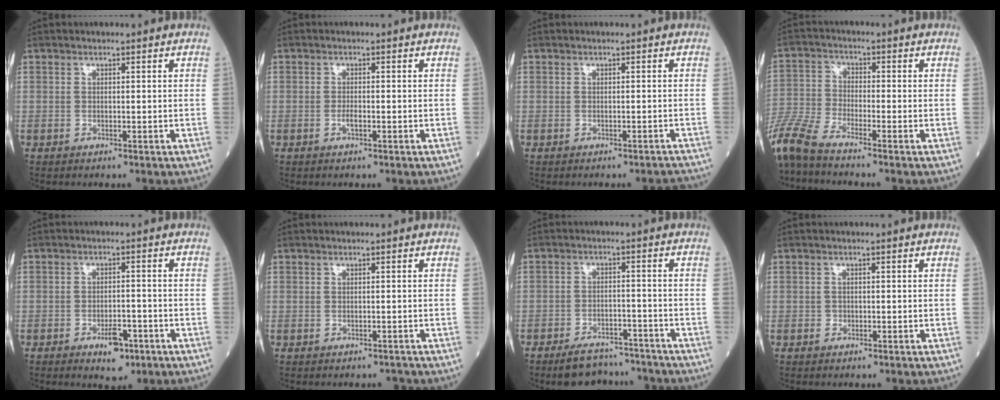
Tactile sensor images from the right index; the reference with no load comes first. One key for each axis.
{"total": 1.2, "fx": -0.5, "fy": 0.2, "fz": 1.0, "tx": -0.021, "ty": 0.001, "tz": -0.010}
{"total": 1.7, "fx": -1.7, "fy": 0.0, "fz": 0.2, "tx": 0.001, "ty": -0.001, "tz": -0.020}
{"total": 9.1, "fx": -8.1, "fy": 0.1, "fz": 4.1, "tx": -0.101, "ty": -0.025, "tz": -0.169}
{"total": 4.5, "fx": -2.5, "fy": 2.0, "fz": 3.1, "tx": -0.047, "ty": 0.003, "tz": -0.031}
{"total": 0.5, "fx": -0.5, "fy": 0.2, "fz": 0.1, "tx": 0.001, "ty": 0.001, "tz": -0.008}
{"total": 7.4, "fx": -6.8, "fy": 2.6, "fz": 1.4, "tx": -0.014, "ty": 0.008, "tz": -0.104}
{"total": 0.7, "fx": -0.3, "fy": 0.6, "fz": 0.1, "tx": 0.000, "ty": 0.005, "tz": -0.007}